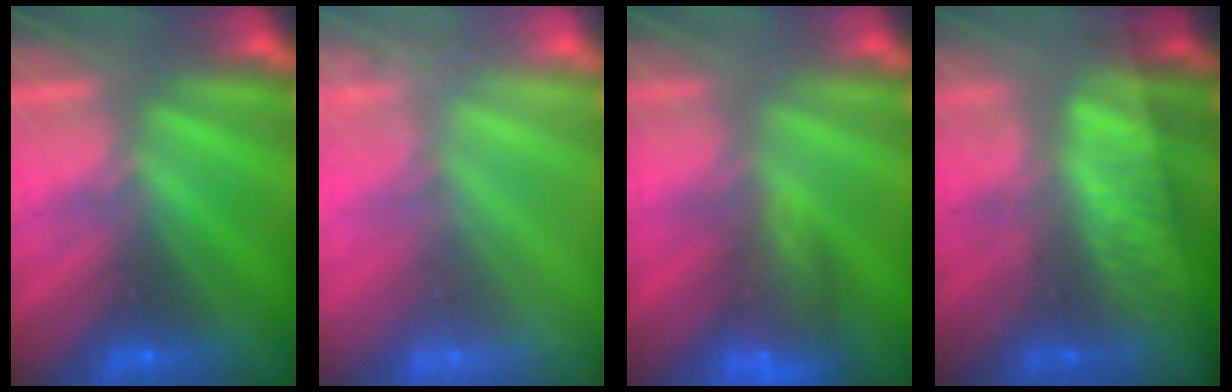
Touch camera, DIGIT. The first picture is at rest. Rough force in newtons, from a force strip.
{"total": 2.4}
{"total": 7.4}
{"total": 8.8}